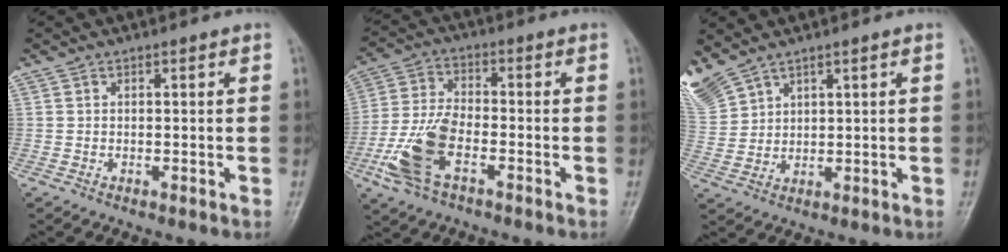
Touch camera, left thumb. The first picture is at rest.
{"total": 11.3, "force": [-4.5, 5.6, 8.8], "torque": [-0.193, 0.019, -0.089]}
{"total": 9.5, "force": [6.8, 4.9, 4.4], "torque": [-0.119, -0.005, 0.154]}